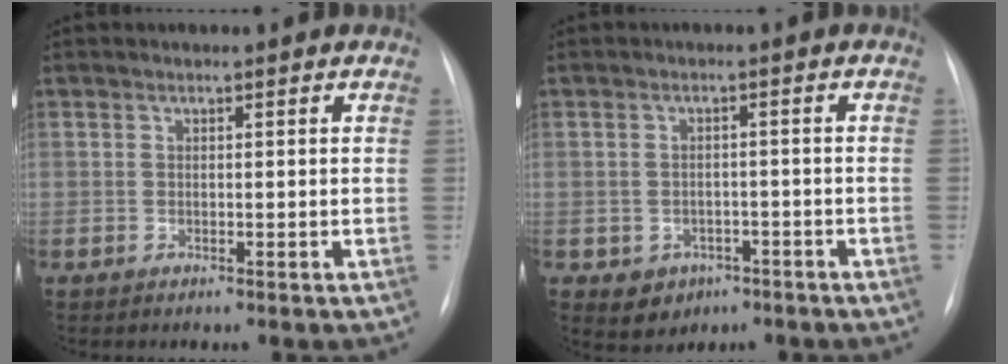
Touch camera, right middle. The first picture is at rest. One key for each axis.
{"total": 4.3, "fx": -2.1, "fy": 3.6, "fz": 1.2, "tx": -0.014, "ty": 0.009, "tz": -0.016}